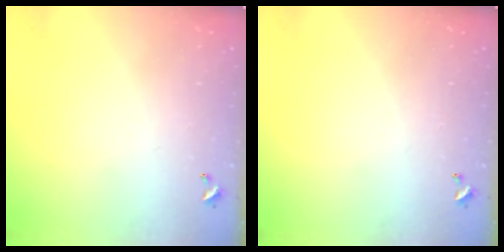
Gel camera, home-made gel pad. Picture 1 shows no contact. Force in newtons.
{"total": 0.0}